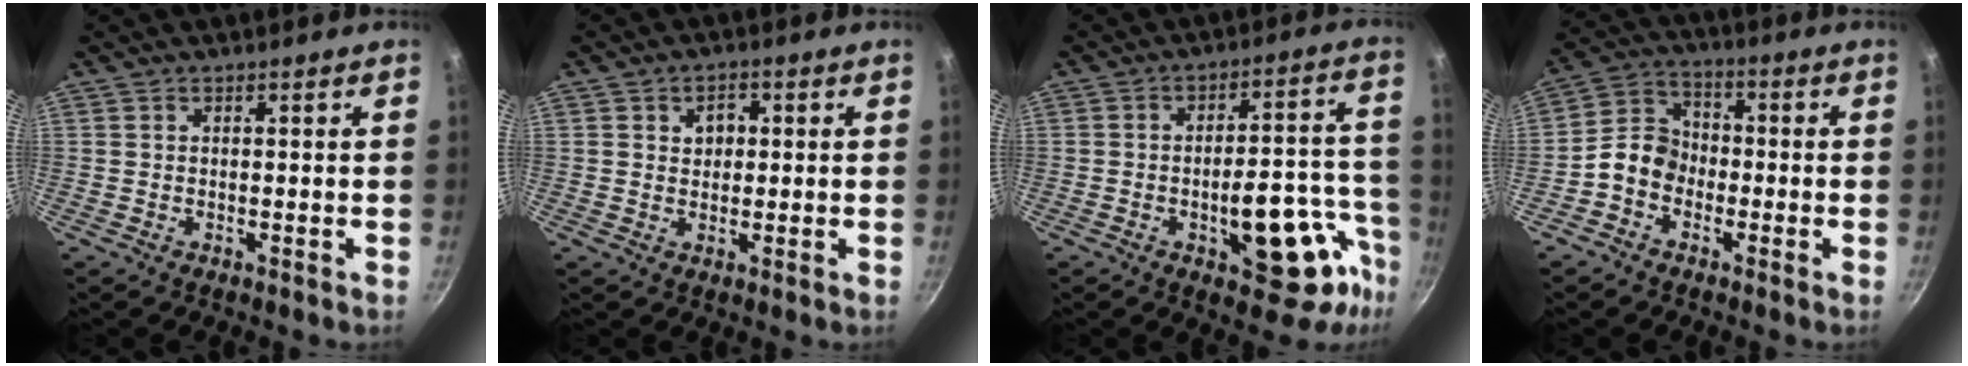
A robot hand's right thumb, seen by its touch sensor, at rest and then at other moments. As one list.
[{"total": 2.1, "force": [0.3, 1.8, 1.1], "torque": [-0.006, 0.003, 0.003]}, {"total": 18.9, "force": [-8.1, 8.6, 14.7], "torque": [-0.122, 0.051, -0.102]}, {"total": 7.6, "force": [-2.7, 6.1, 3.7], "torque": [-0.043, 0.035, -0.070]}]